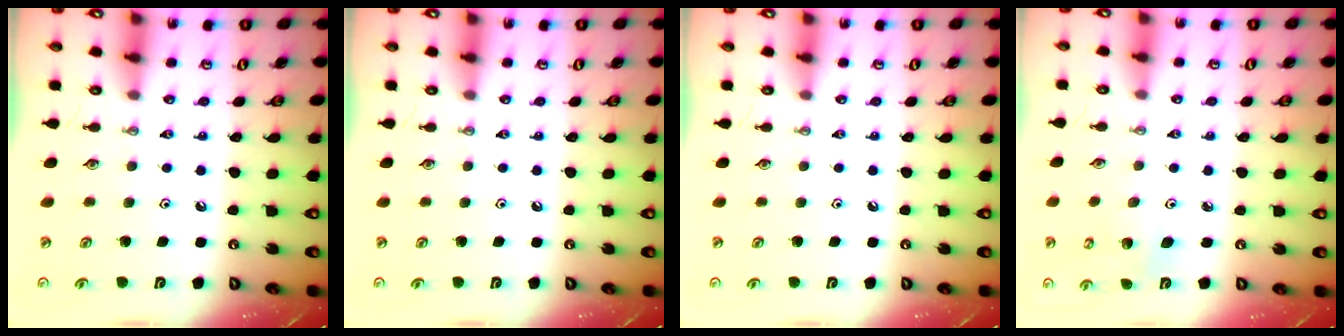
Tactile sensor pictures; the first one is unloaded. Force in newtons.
{"total": 0.0}
{"total": 0.0}
{"total": 4.0, "press": 4.0, "slide": 0.4}